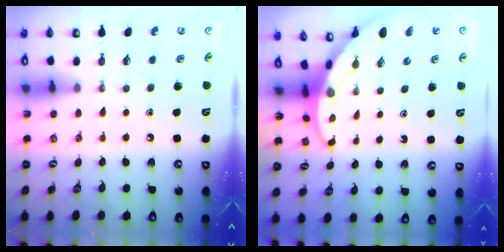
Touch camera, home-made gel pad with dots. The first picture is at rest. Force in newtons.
{"total": 3.6, "press": 3.6, "slide": 0.1}